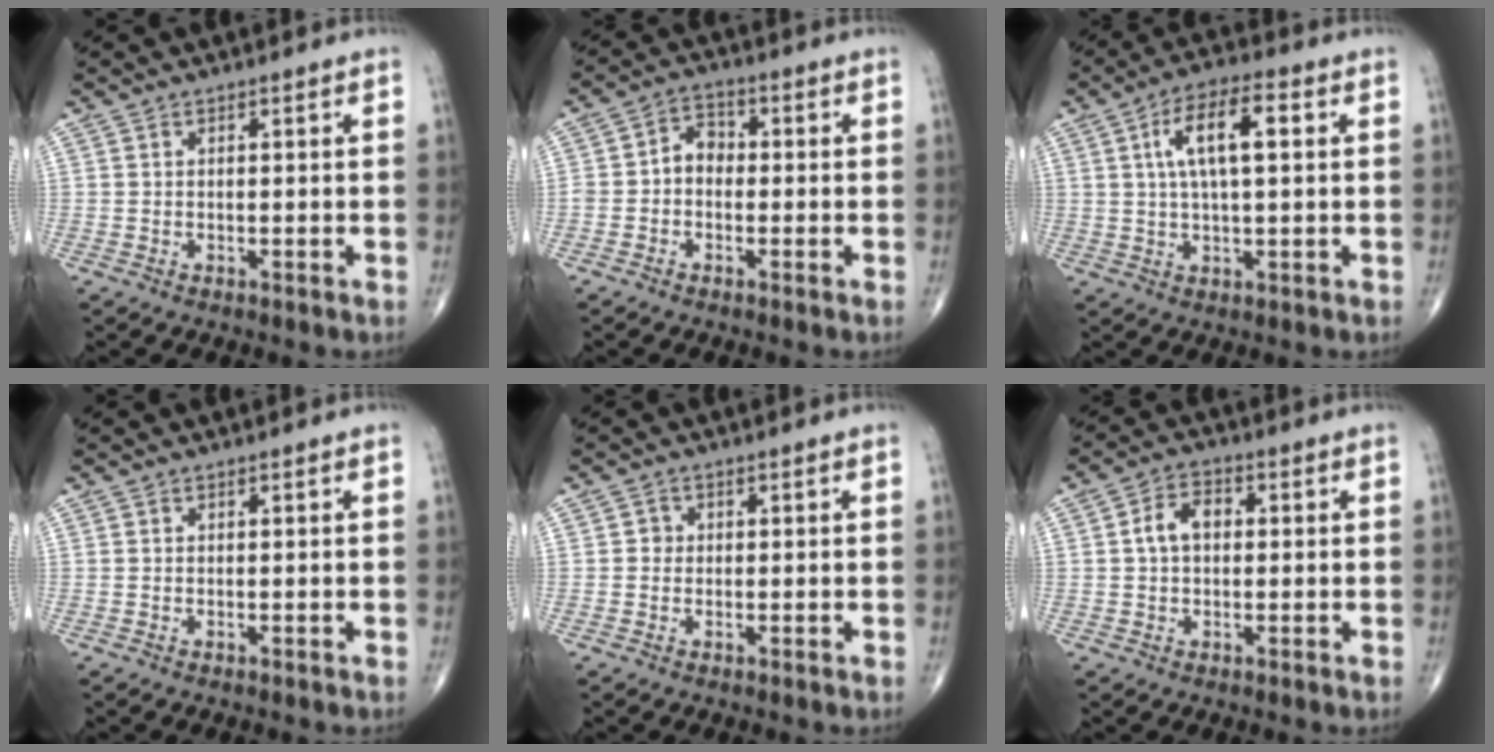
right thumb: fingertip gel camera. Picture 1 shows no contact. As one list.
[{"total": 4.6, "force": [-0.8, 3.6, 2.8], "torque": [-0.029, 0.021, -0.027]}, {"total": 10.3, "force": [2.4, 3.8, 9.3], "torque": [-0.165, 0.015, 0.038]}, {"total": 0.0}, {"total": 1.4, "force": [0.0, 1.4, 0.4], "torque": [0.002, 0.004, -0.003]}, {"total": 5.5, "force": [0.5, 3.7, 4.0], "torque": [-0.065, 0.018, 0.003]}]